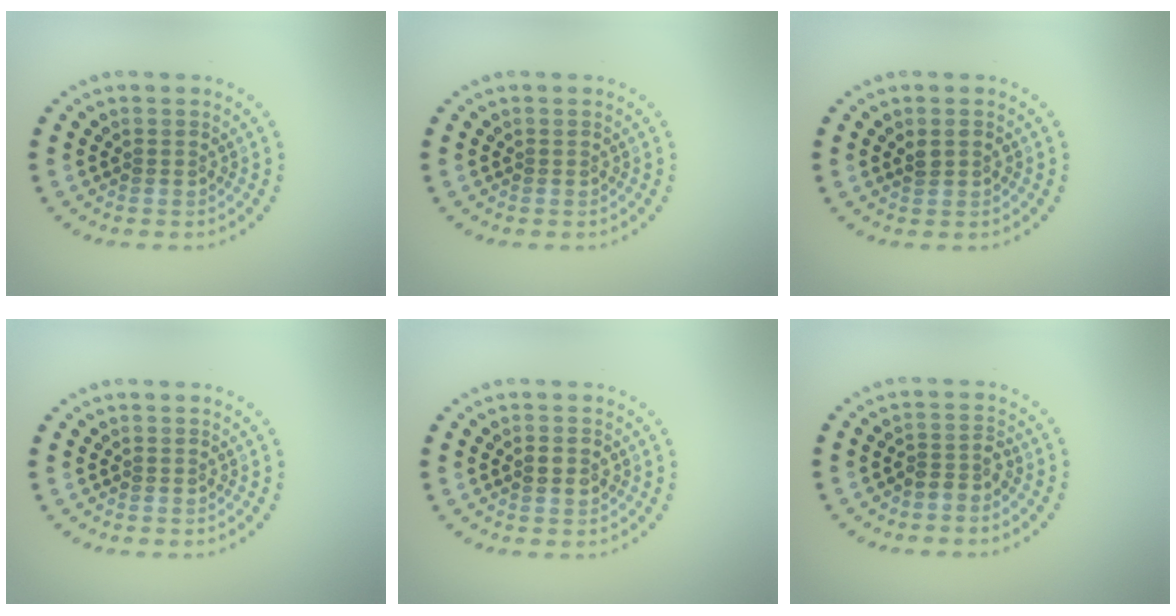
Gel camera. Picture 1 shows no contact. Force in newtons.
{"total": 0.0}
{"total": 1.1, "press": 1.1, "slide": 0.1}
{"total": 0.0}
{"total": 1.9, "press": 1.9, "slide": 0.1}
{"total": 1.8, "press": 1.3, "slide": 1.2}